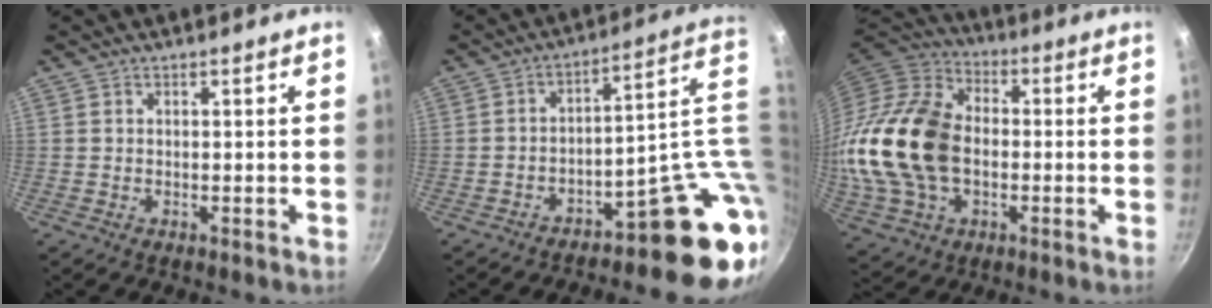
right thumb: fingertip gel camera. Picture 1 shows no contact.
{"total": 16.9, "force": [-3.8, 6.9, 14.9], "torque": [-0.126, 0.035, -0.050]}
{"total": 22.6, "force": [-1.7, 15.6, 16.2], "torque": [-0.309, 0.030, -0.028]}